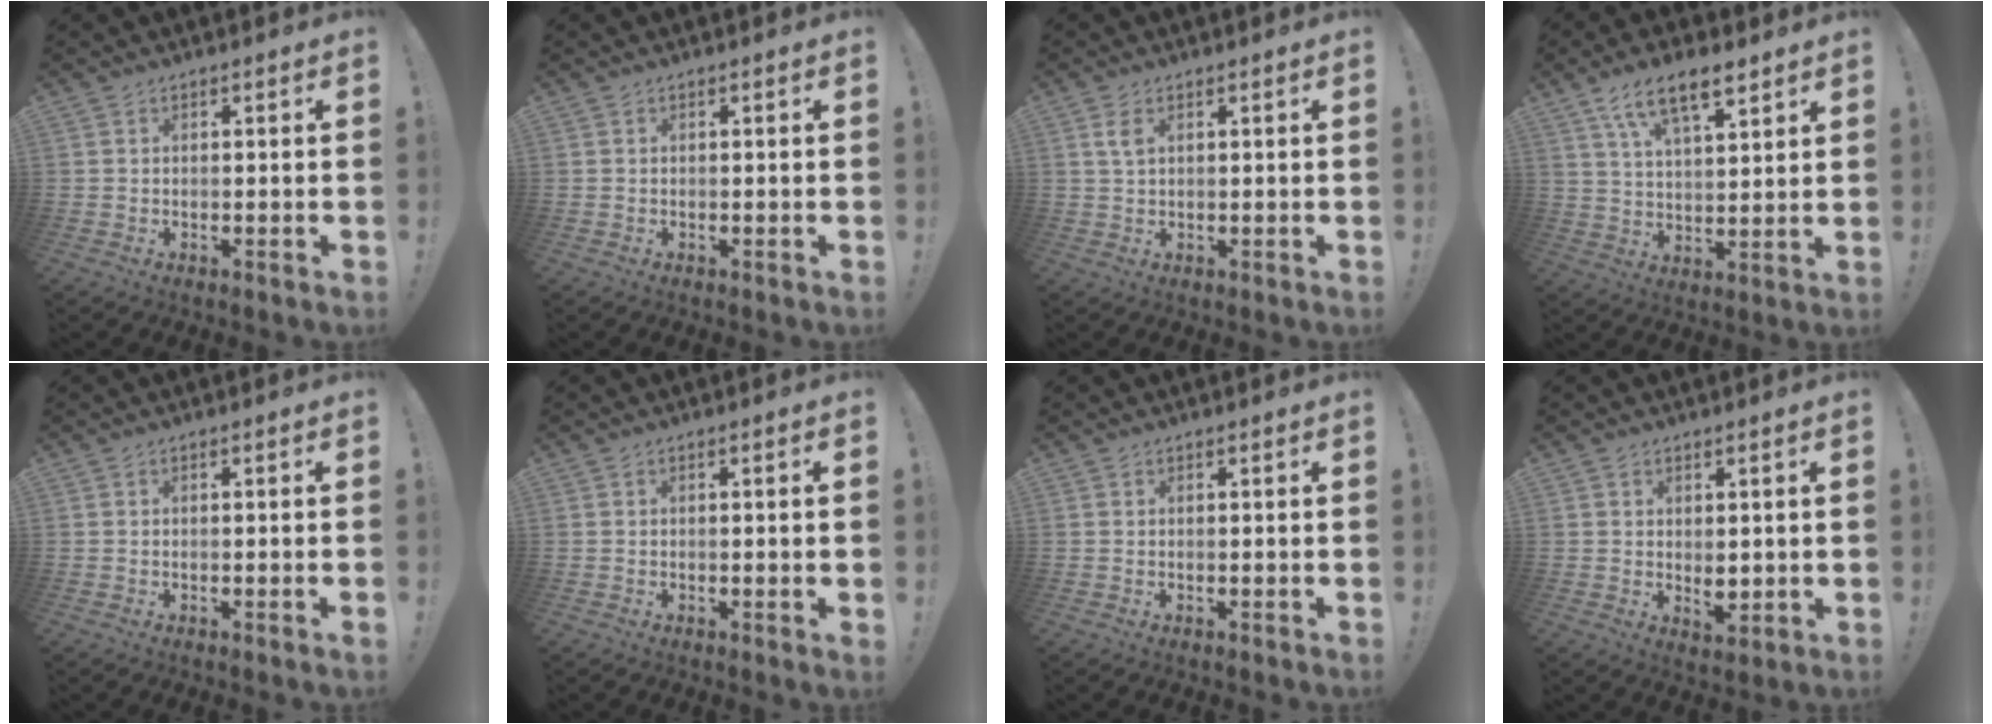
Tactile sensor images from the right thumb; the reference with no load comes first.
{"total": 0.0}
{"total": 3.4, "force": [1.4, 1.8, 2.5], "torque": [-0.035, -0.005, 0.024]}
{"total": 11.5, "force": [7.3, 4.2, 7.8], "torque": [-0.133, -0.026, 0.130]}
{"total": 0.5, "force": [-0.2, -0.1, 0.5], "torque": [-0.007, -0.001, -0.004]}
{"total": 1.6, "force": [-0.3, -0.3, 1.6], "torque": [-0.026, -0.002, -0.006]}
{"total": 0.0}
{"total": 3.8, "force": [0.6, 2.6, 2.7], "torque": [-0.025, -0.004, 0.012]}